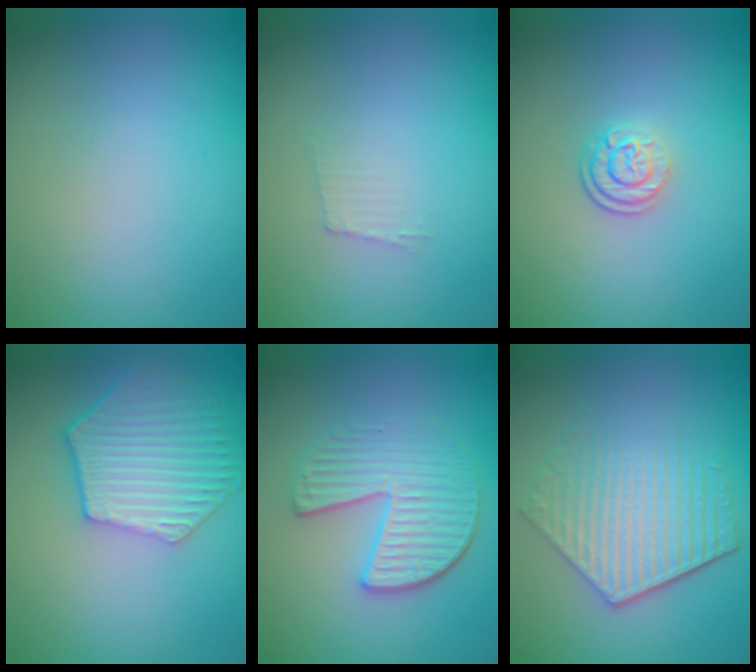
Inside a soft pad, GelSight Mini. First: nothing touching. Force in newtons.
{"total": 1.1, "press": 1.0, "slide": 0.2}
{"total": 2.5, "press": 1.9, "slide": 1.7}
{"total": 5.8, "press": 4.6, "slide": 3.5}
{"total": 4.1, "press": 3.7, "slide": 1.8}
{"total": 5.6, "press": 4.2, "slide": 3.7}